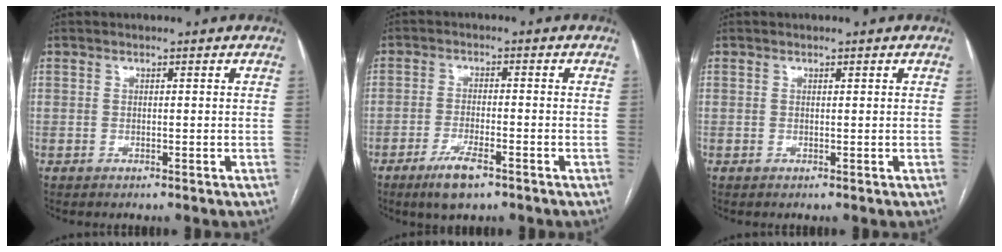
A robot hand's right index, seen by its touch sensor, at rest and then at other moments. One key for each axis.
{"total": 5.6, "fx": -3.6, "fy": 1.2, "fz": 4.1, "tx": -0.084, "ty": -0.007, "tz": -0.060}
{"total": 0.0}